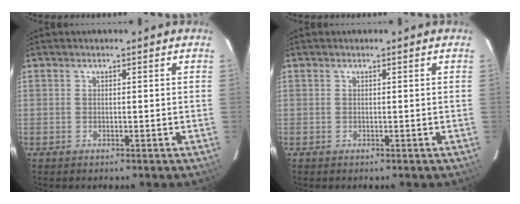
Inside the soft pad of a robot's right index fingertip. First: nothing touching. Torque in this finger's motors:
{"motor_torque": [0.00, 0.00, 0.01, 0.00]}